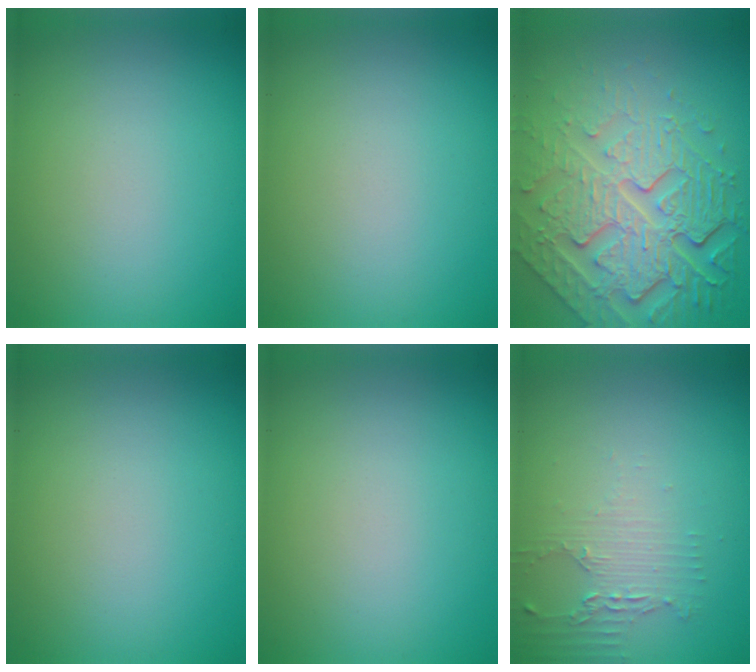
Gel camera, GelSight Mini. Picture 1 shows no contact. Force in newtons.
{"total": 0.0}
{"total": 8.6, "press": 5.9, "slide": 6.3}
{"total": 0.0}
{"total": 0.0}
{"total": 2.2, "press": 1.8, "slide": 1.2}